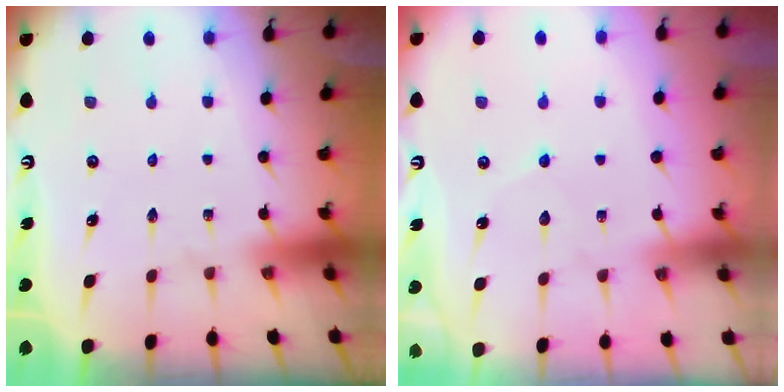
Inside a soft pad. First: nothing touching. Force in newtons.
{"total": 3.6, "press": 3.6, "slide": 0.4}